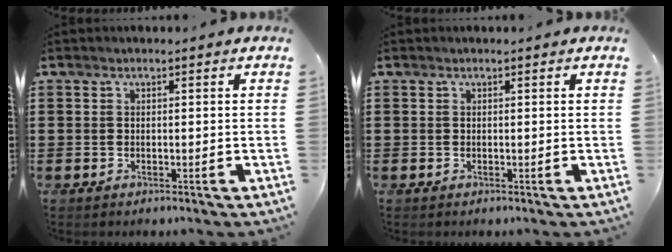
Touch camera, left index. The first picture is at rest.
{"total": 0.0}